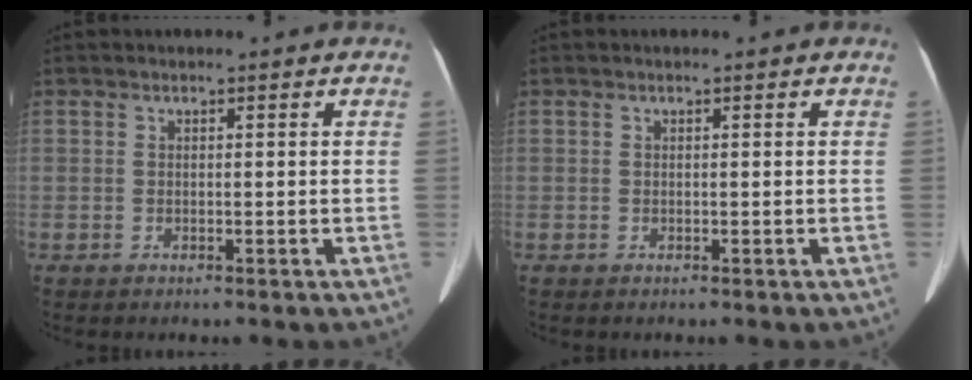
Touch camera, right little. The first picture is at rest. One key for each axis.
{"total": 0.0}